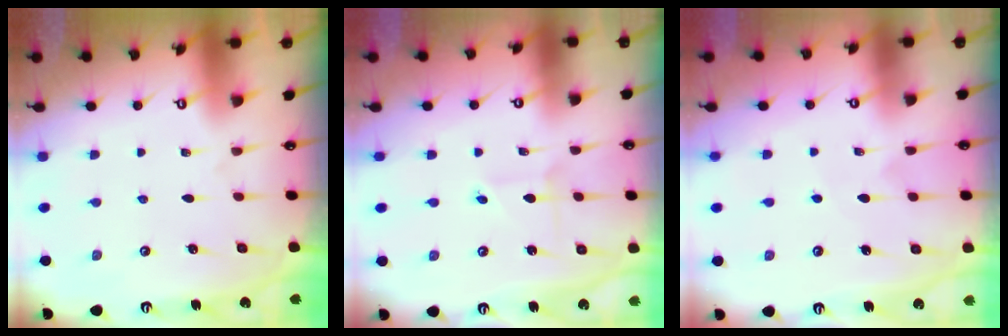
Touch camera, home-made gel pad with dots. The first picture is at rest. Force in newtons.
{"total": 1.8, "press": 1.8, "slide": 0.1}
{"total": 4.3, "press": 4.3, "slide": 0.1}